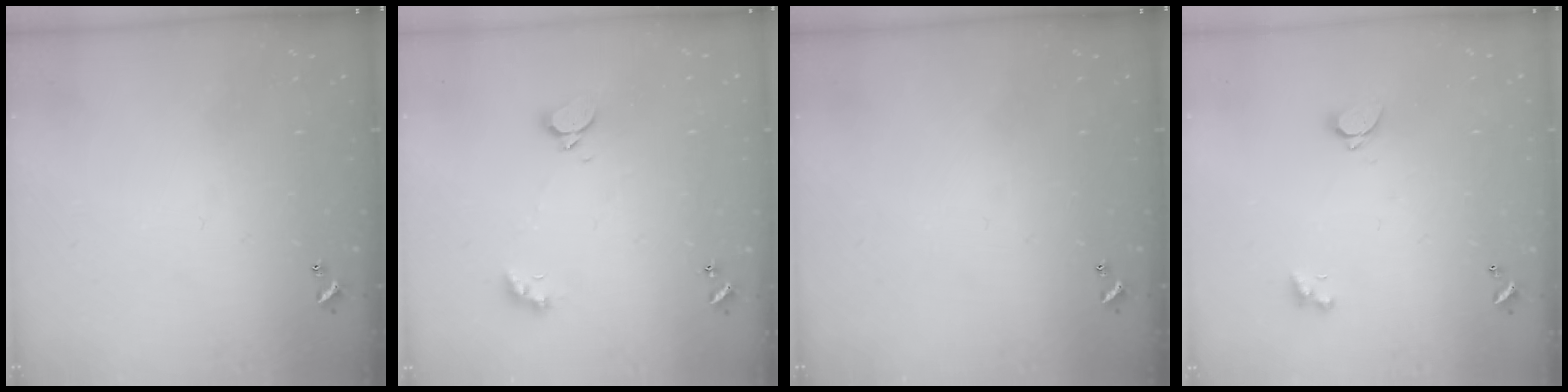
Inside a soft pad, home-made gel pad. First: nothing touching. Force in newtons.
{"total": 2.5, "press": 2.4, "slide": 0.5}
{"total": 0.0}
{"total": 2.1, "press": 1.8, "slide": 1.0}